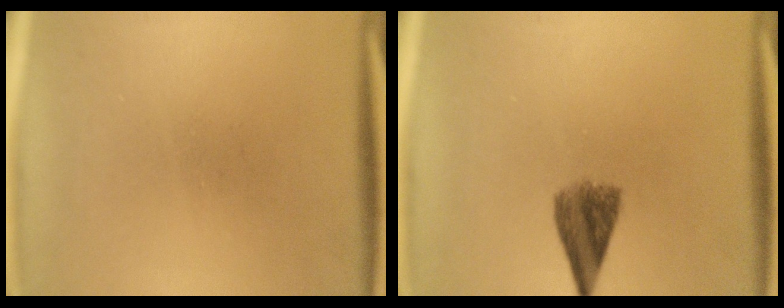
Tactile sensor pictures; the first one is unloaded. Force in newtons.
{"total": 5.3}